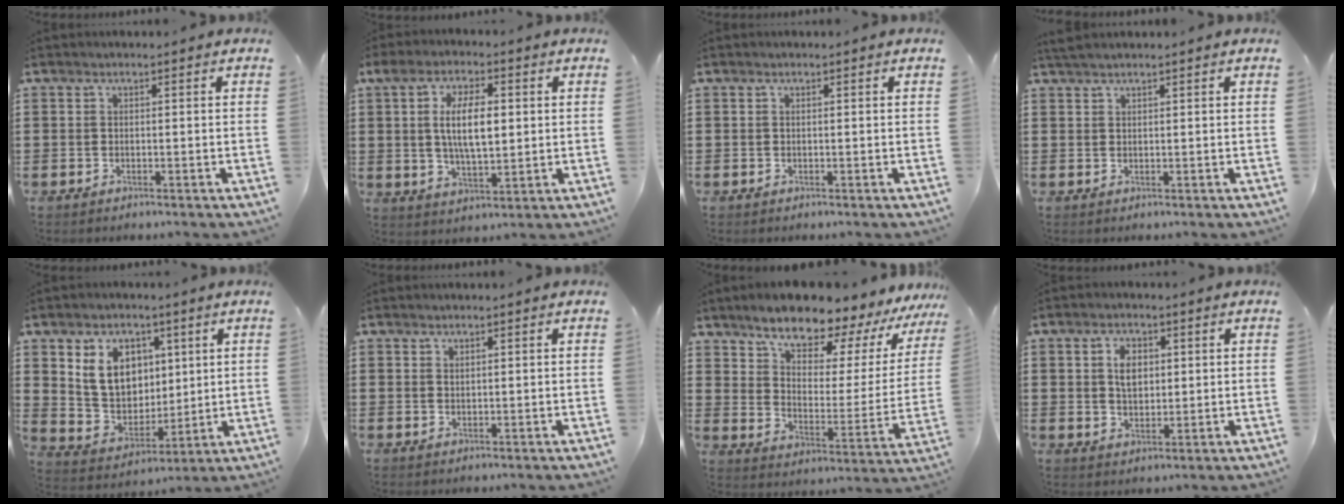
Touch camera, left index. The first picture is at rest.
{"total": 8.7, "force": [1.4, 3.6, 7.8], "torque": [-0.145, 0.011, 0.021]}
{"total": 0.0}
{"total": 1.4, "force": [1.2, 0.0, 0.7], "torque": [-0.014, 0.000, 0.023]}
{"total": 9.3, "force": [3.6, 7.3, 4.4], "torque": [-0.101, 0.012, 0.071]}
{"total": 0.7, "force": [0.6, 0.3, 0.3], "torque": [-0.008, 0.002, 0.011]}
{"total": 9.7, "force": [8.3, 3.1, 3.9], "torque": [-0.097, -0.060, 0.140]}
{"total": 4.3, "force": [1.1, 2.6, 3.2], "torque": [-0.055, 0.005, 0.015]}